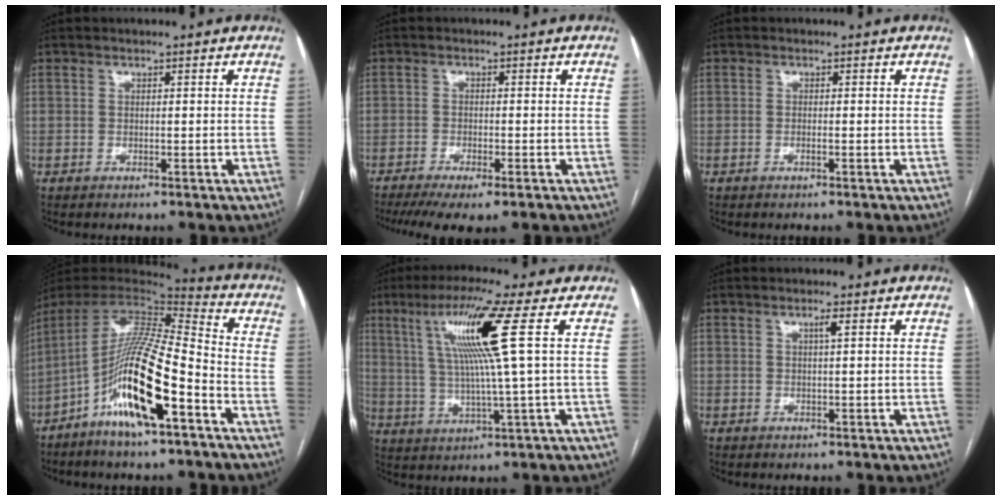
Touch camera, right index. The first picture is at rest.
{"total": 9.2, "force": [-6.9, 1.8, 5.8], "torque": [-0.085, -0.014, -0.105]}
{"total": 0.6, "force": [-0.3, 0.0, 0.5], "torque": [-0.009, 0.001, -0.005]}
{"total": 17.9, "force": [-7.8, 2.2, 15.9], "torque": [-0.320, -0.011, -0.141]}
{"total": 12.0, "force": [3.9, -1.9, 11.2], "torque": [-0.205, 0.011, 0.074]}
{"total": 1.2, "force": [0.4, -0.1, 1.1], "torque": [-0.019, 0.002, 0.006]}